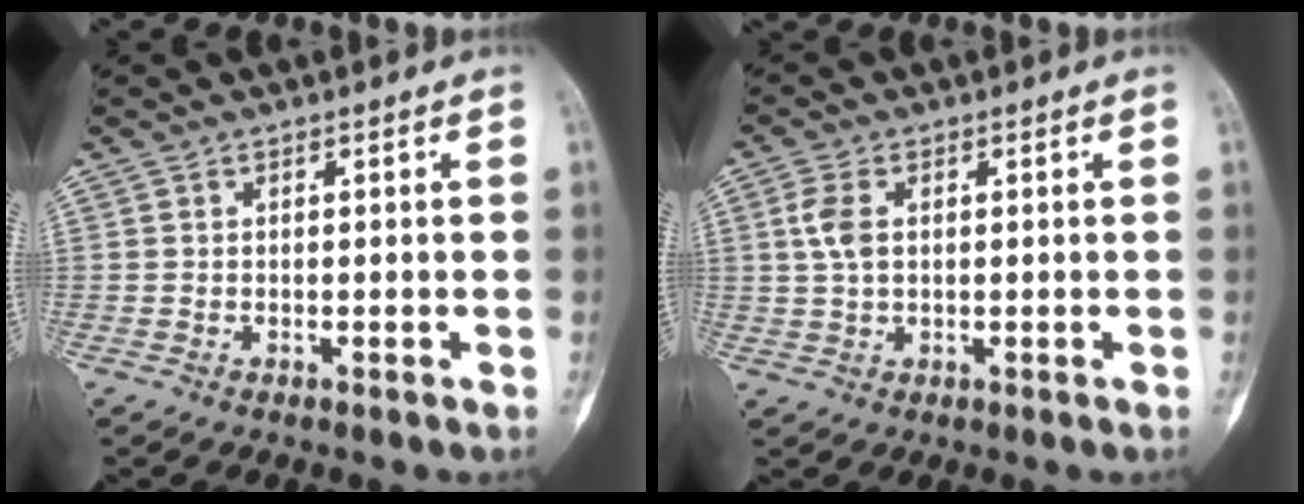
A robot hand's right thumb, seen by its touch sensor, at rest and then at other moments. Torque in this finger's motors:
{"motor_torque": [-0.88, 0.44, 0.81, 0.07, 0.10]}